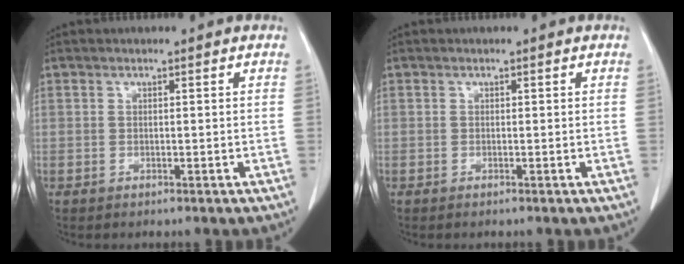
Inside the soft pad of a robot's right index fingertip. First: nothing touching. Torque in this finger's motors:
{"motor_torque": [-0.02, 0.01, -0.01, 0.01]}